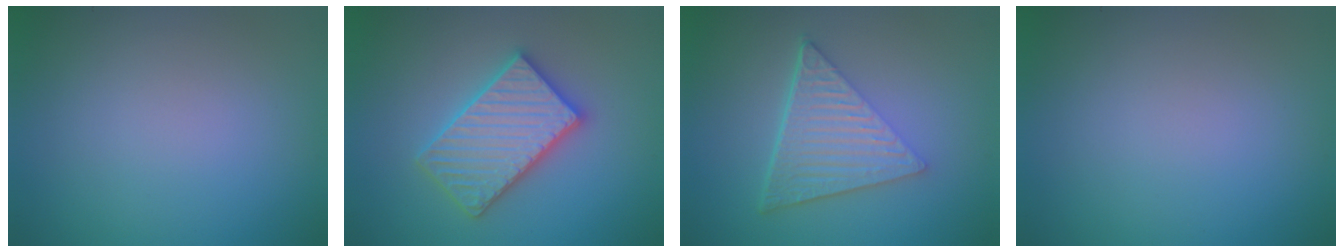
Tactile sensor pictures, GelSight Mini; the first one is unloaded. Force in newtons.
{"total": 5.5, "press": 5.5, "slide": 0.9}
{"total": 6.8, "press": 4.5, "slide": 5.1}
{"total": 0.0}